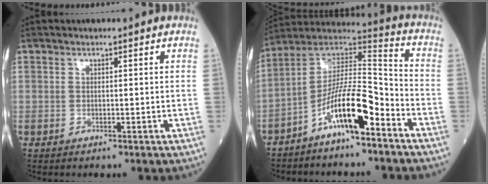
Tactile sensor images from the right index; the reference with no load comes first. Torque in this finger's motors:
{"motor_torque": [0.60, -0.40, 0.60, 0.21]}